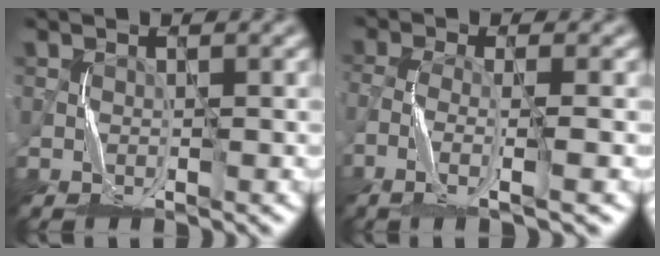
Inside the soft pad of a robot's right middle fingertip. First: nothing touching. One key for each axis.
{"total": 4.0, "fx": -2.4, "fy": 0.6, "fz": 3.1, "tx": -0.057, "ty": -0.007, "tz": -0.059}